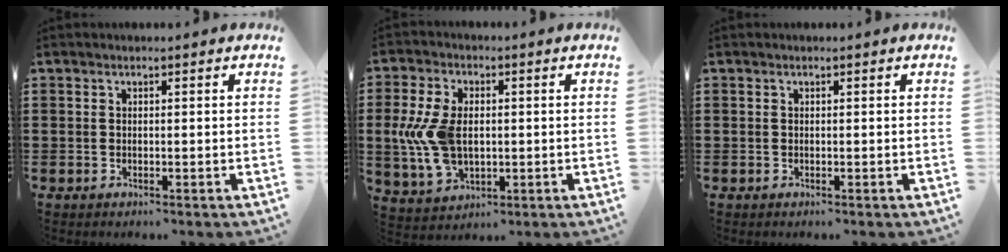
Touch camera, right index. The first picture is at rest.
{"total": 10.0, "force": [0.1, 6.3, 7.7], "torque": [-0.192, 0.004, -0.004]}
{"total": 0.0}